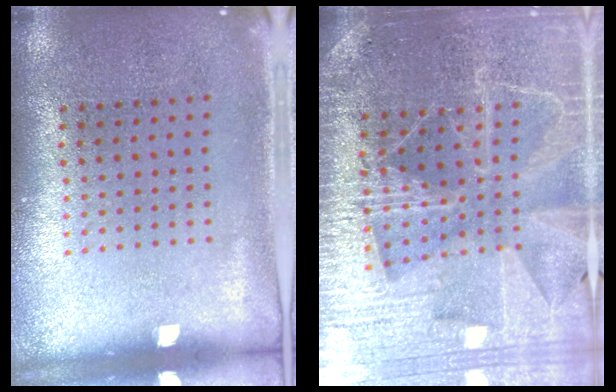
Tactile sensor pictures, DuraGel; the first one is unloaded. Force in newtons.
{"total": 4.7, "press": 4.3, "slide": 1.8}